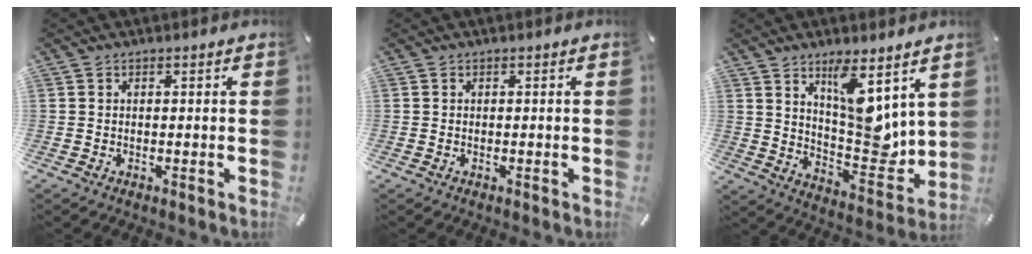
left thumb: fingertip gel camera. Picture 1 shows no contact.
{"total": 0.0}
{"total": 13.2, "force": [6.8, 5.9, 9.6], "torque": [-0.127, -0.062, 0.123]}